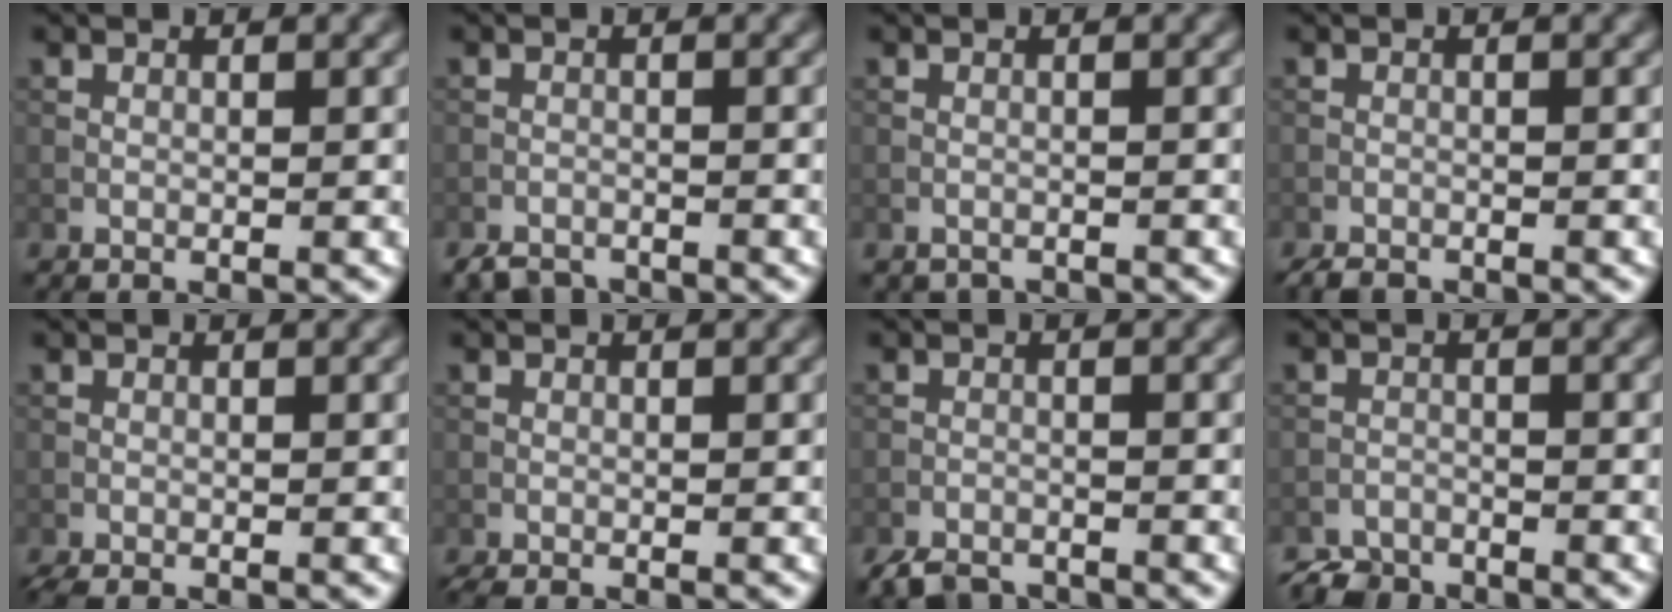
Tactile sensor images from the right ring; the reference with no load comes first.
{"total": 2.2, "force": [-2.0, 0.8, 0.5], "torque": [-0.006, -0.004, -0.041]}
{"total": 1.5, "force": [-1.5, 0.3, 0.0], "torque": [0.002, -0.005, -0.023]}
{"total": 1.7, "force": [-1.6, 0.5, 0.5], "torque": [-0.010, -0.003, -0.029]}
{"total": 1.4, "force": [-1.1, 0.5, 0.6], "torque": [-0.016, -0.004, -0.023]}
{"total": 1.0, "force": [-0.8, 0.3, 0.4], "torque": [-0.011, -0.002, -0.016]}
{"total": 3.2, "force": [-2.8, 1.2, 1.0], "torque": [-0.016, -0.007, -0.054]}
{"total": 3.1, "force": [-3.0, 0.8, 0.4], "torque": [-0.010, -0.005, -0.053]}